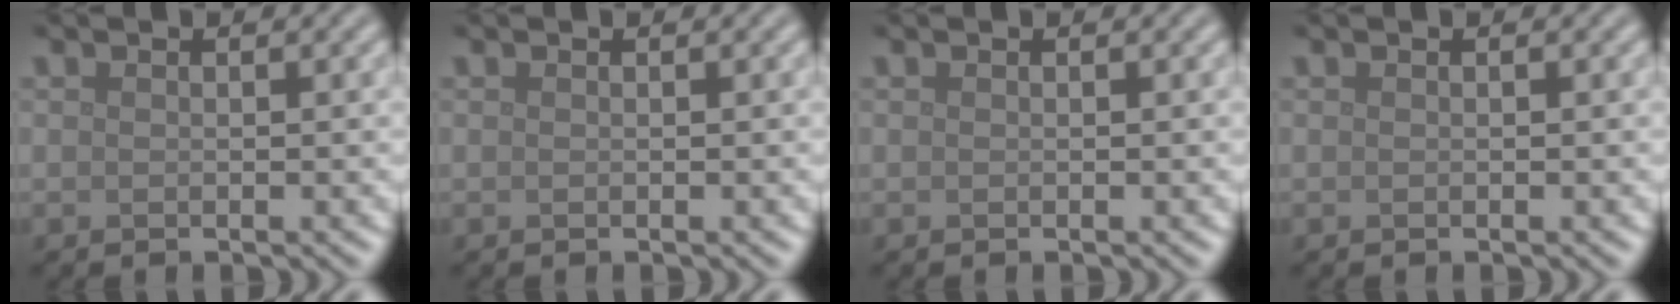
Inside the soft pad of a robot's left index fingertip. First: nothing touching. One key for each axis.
{"total": 0.0}
{"total": 0.0}
{"total": 0.0}